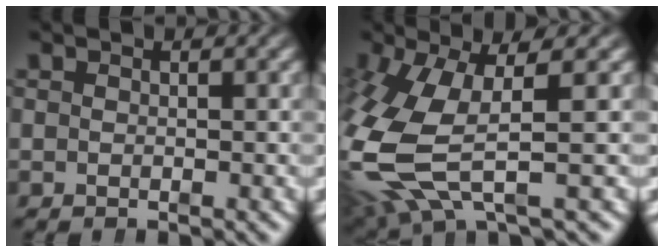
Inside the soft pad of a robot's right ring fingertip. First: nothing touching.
{"total": 8.9, "force": [-0.8, 5.4, 7.0], "torque": [-0.185, -0.029, 0.001]}